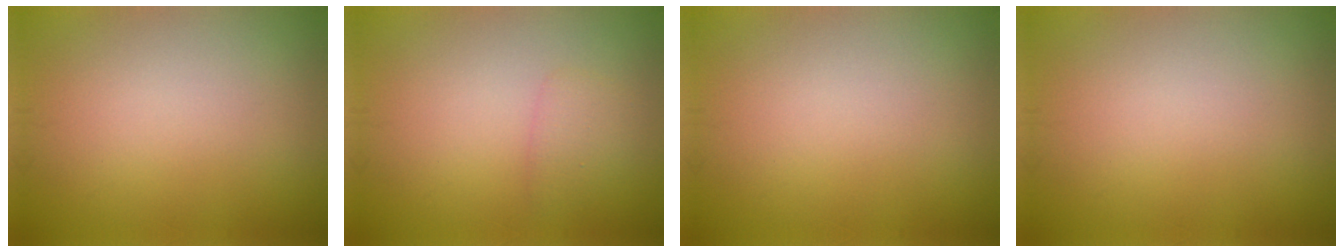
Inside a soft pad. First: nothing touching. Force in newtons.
{"total": 1.4, "press": 1.4, "slide": 0.1}
{"total": 0.0}
{"total": 0.0}